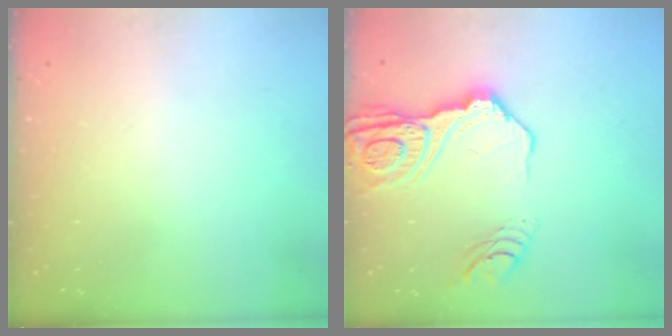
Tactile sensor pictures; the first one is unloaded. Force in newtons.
{"total": 17.1, "press": 17.0, "slide": 2.0}